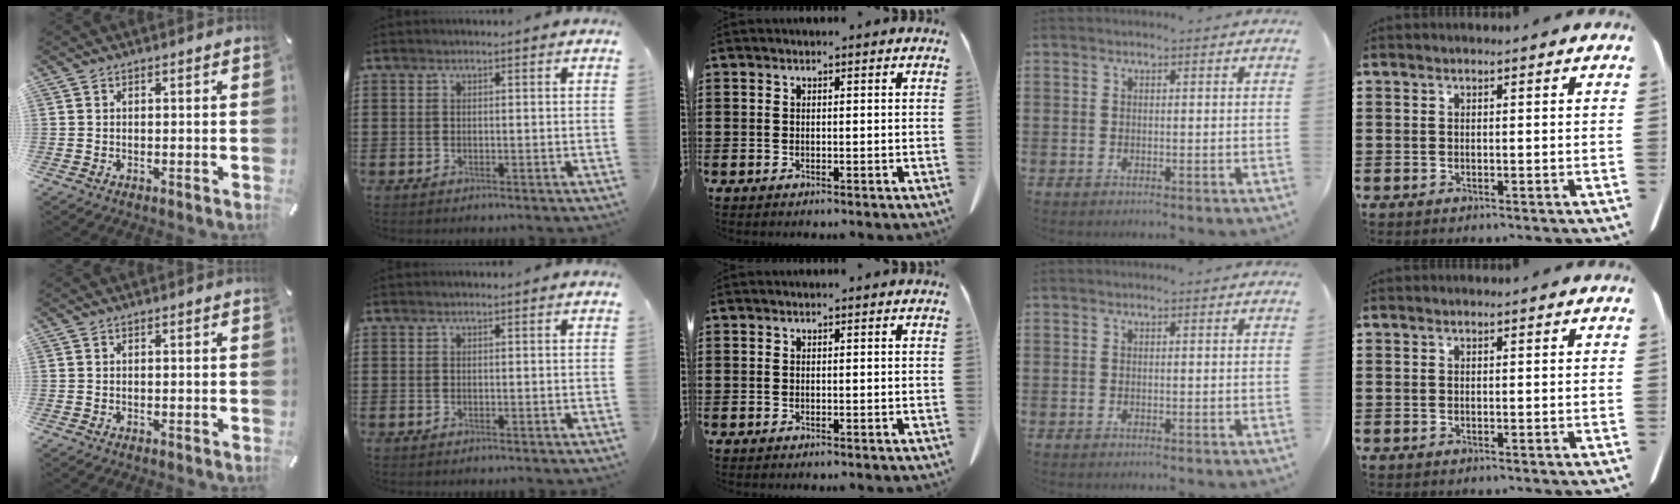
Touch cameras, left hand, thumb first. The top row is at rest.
{}